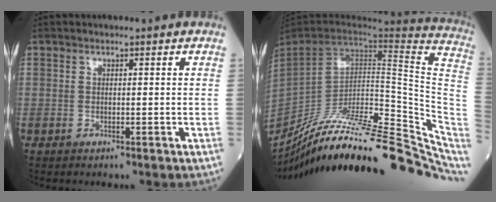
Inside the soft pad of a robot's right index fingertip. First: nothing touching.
{"total": 35.4, "force": [-28.4, 6.8, 20.1], "torque": [-0.234, -0.035, -0.405]}